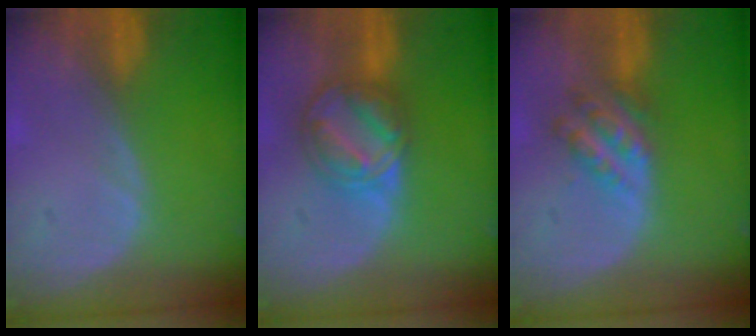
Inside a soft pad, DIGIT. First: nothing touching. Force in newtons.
{"total": 8.2, "press": 7.0, "slide": 4.2}
{"total": 5.7, "press": 5.0, "slide": 2.6}